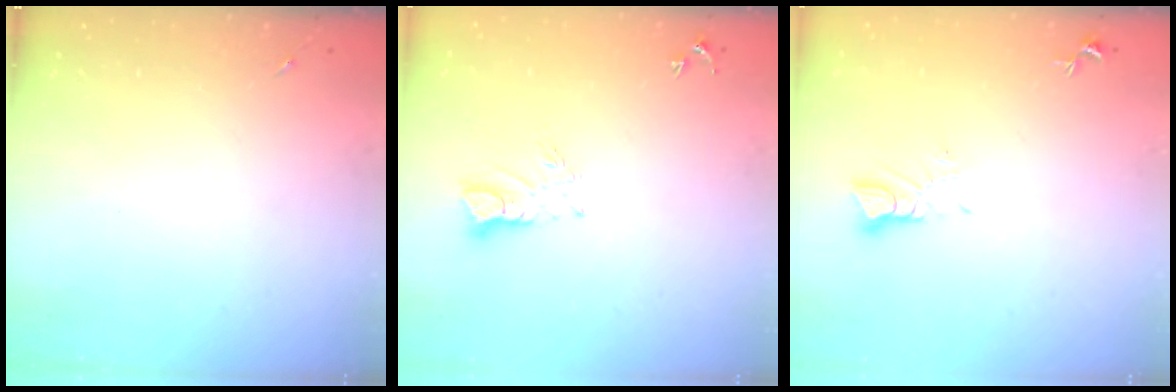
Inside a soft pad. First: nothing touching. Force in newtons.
{"total": 6.7, "press": 6.7, "slide": 0.6}
{"total": 3.8, "press": 3.8, "slide": 0.4}